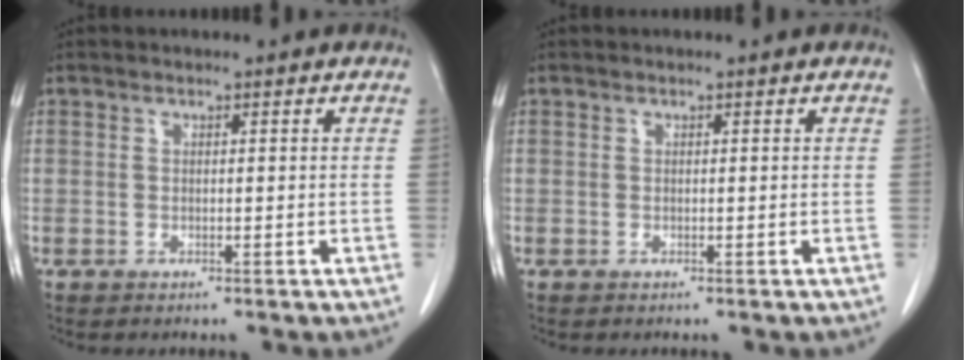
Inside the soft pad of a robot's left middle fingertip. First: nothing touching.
{"total": 0.0}